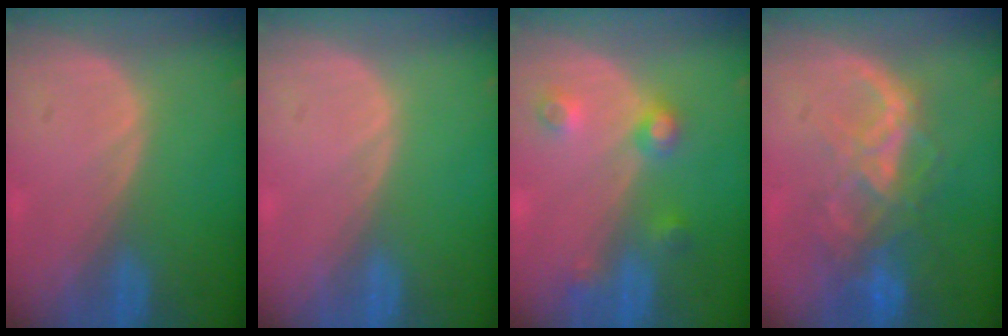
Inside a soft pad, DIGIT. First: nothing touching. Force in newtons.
{"total": 0.0}
{"total": 4.6, "press": 4.1, "slide": 2.1}
{"total": 8.8, "press": 7.4, "slide": 4.7}